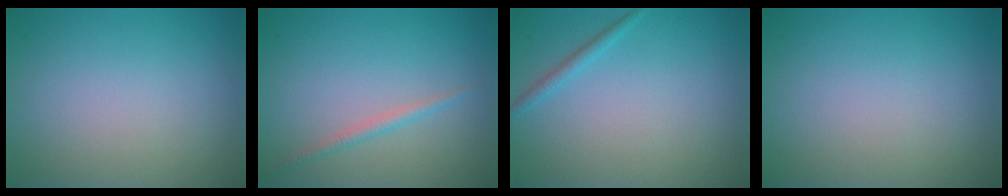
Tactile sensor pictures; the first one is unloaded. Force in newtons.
{"total": 1.2, "press": 1.2, "slide": 0.1}
{"total": 1.1, "press": 1.1, "slide": 0.1}
{"total": 0.0}